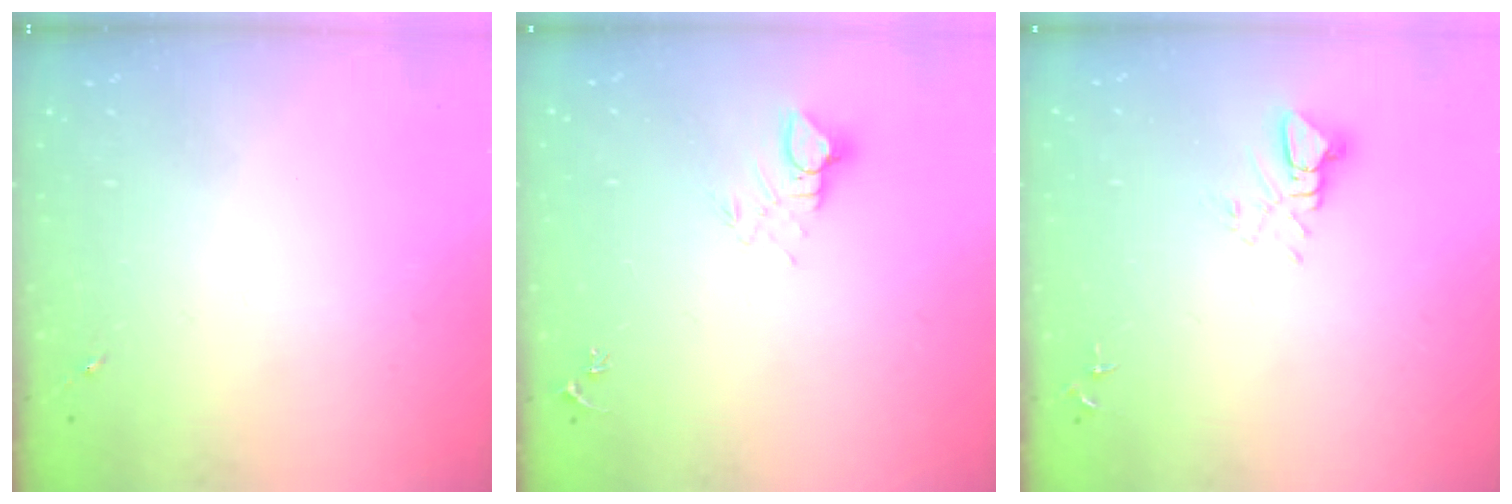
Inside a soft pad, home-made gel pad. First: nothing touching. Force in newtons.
{"total": 5.5, "press": 5.5, "slide": 0.4}
{"total": 5.3, "press": 5.3, "slide": 0.3}